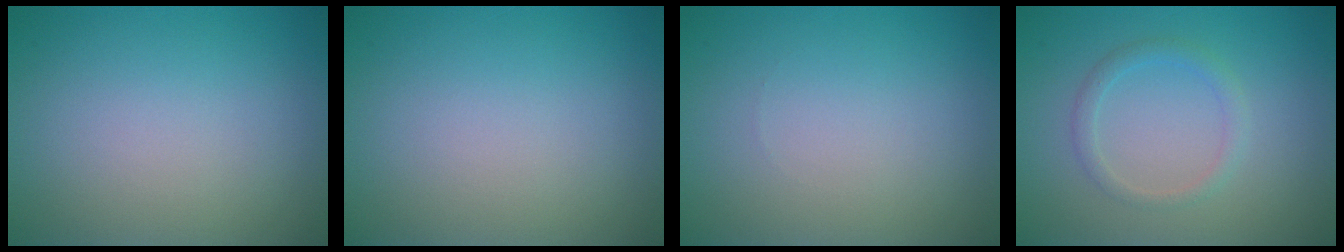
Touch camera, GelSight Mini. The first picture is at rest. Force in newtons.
{"total": 0.0}
{"total": 0.0}
{"total": 1.6, "press": 1.6, "slide": 0.0}